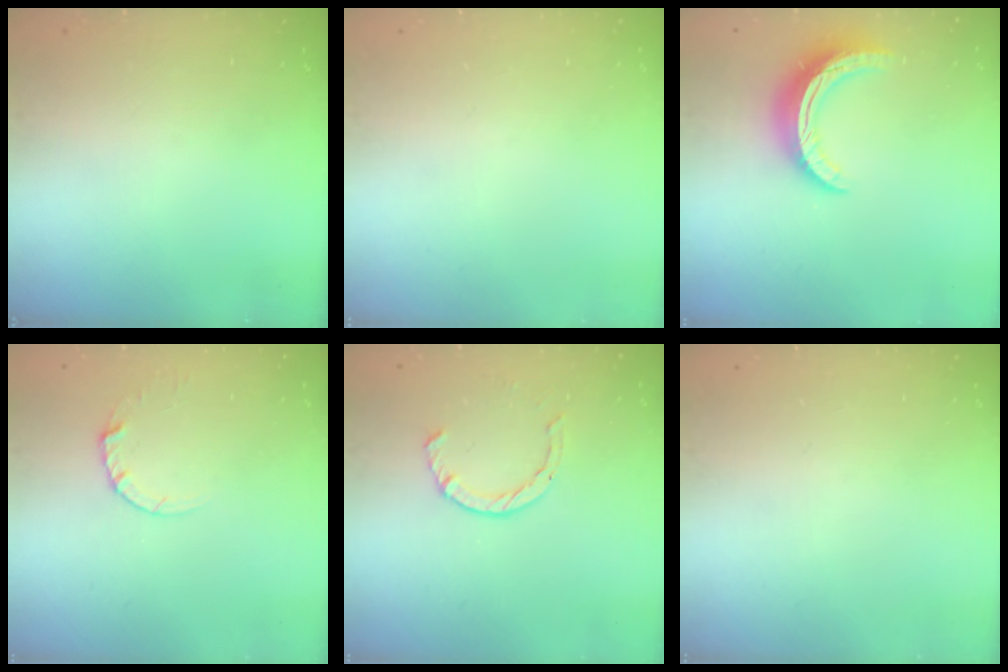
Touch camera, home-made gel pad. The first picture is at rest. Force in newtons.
{"total": 0.0}
{"total": 12.2, "press": 12.1, "slide": 0.9}
{"total": 2.7, "press": 2.7, "slide": 0.2}
{"total": 2.4, "press": 2.4, "slide": 0.2}
{"total": 0.0}